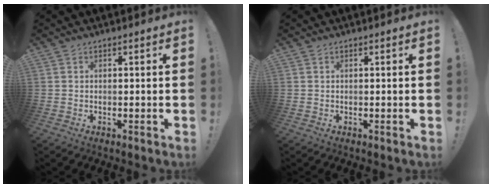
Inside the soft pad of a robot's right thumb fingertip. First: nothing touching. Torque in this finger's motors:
{"motor_torque": [-0.26, 0.28, -0.05, 0.02, 0.06]}